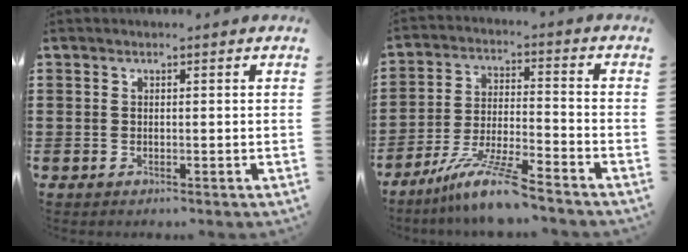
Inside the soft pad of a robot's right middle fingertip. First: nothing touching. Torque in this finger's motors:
{"motor_torque": [1.40, -0.74, 0.27, 0.21]}